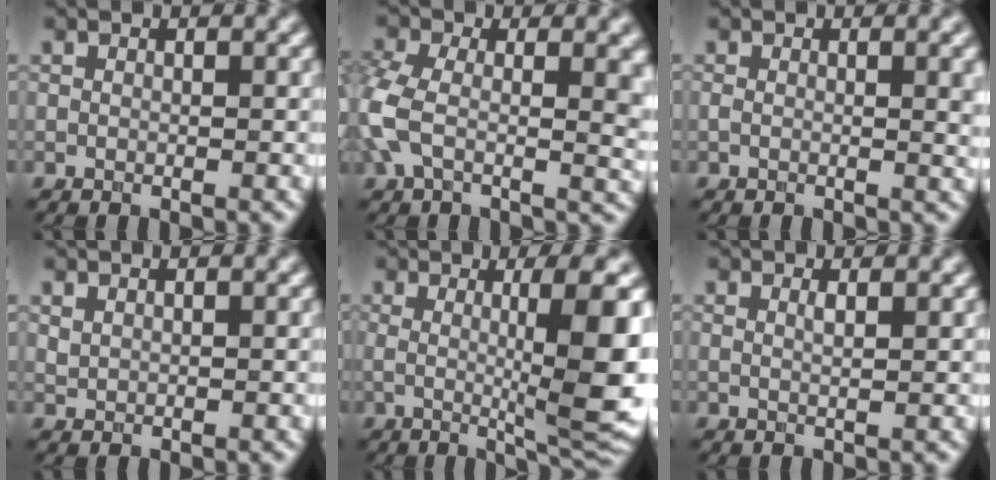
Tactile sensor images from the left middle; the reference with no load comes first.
{"total": 9.1, "force": [-0.5, 4.7, 7.8], "torque": [-0.202, -0.012, -0.003]}
{"total": 3.1, "force": [0.3, 0.9, 3.0], "torque": [-0.033, 0.006, 0.008]}
{"total": 0.6, "force": [0.6, 0.0, -0.2], "torque": [-0.008, -0.001, 0.020]}
{"total": 9.4, "force": [0.1, 1.6, 9.2], "torque": [-0.120, -0.010, 0.015]}
{"total": 0.7, "force": [0.2, 0.1, 0.6], "torque": [-0.008, 0.002, 0.008]}